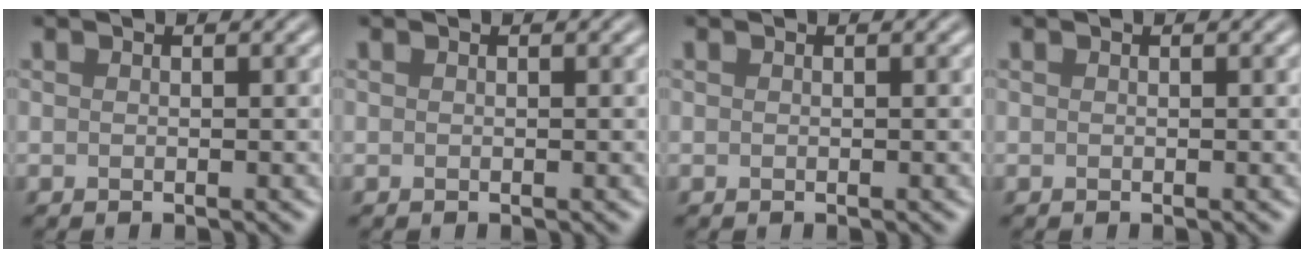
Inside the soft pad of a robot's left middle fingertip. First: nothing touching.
{"total": 0.0}
{"total": 0.0}
{"total": 0.0}